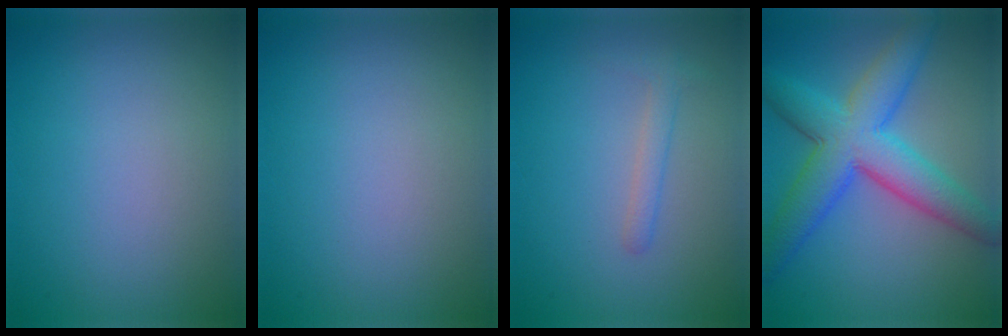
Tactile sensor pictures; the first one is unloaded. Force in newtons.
{"total": 0.0}
{"total": 1.4, "press": 1.4, "slide": 0.0}
{"total": 8.3, "press": 8.3, "slide": 0.2}